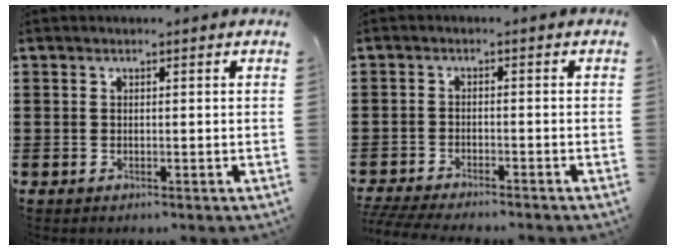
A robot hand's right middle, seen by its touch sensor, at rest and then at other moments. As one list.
[{"total": 3.1, "force": [-3.0, 0.0, 0.7], "torque": [-0.025, -0.007, -0.067]}]